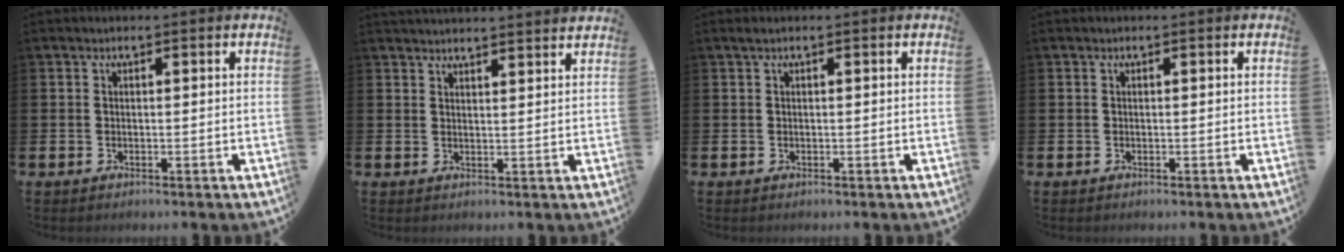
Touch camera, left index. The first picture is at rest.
{"total": 3.0, "force": [3.0, -0.2, -0.1], "torque": [-0.004, -0.017, 0.055]}
{"total": 0.6, "force": [0.2, 0.0, 0.5], "torque": [-0.016, 0.005, 0.004]}
{"total": 0.0}